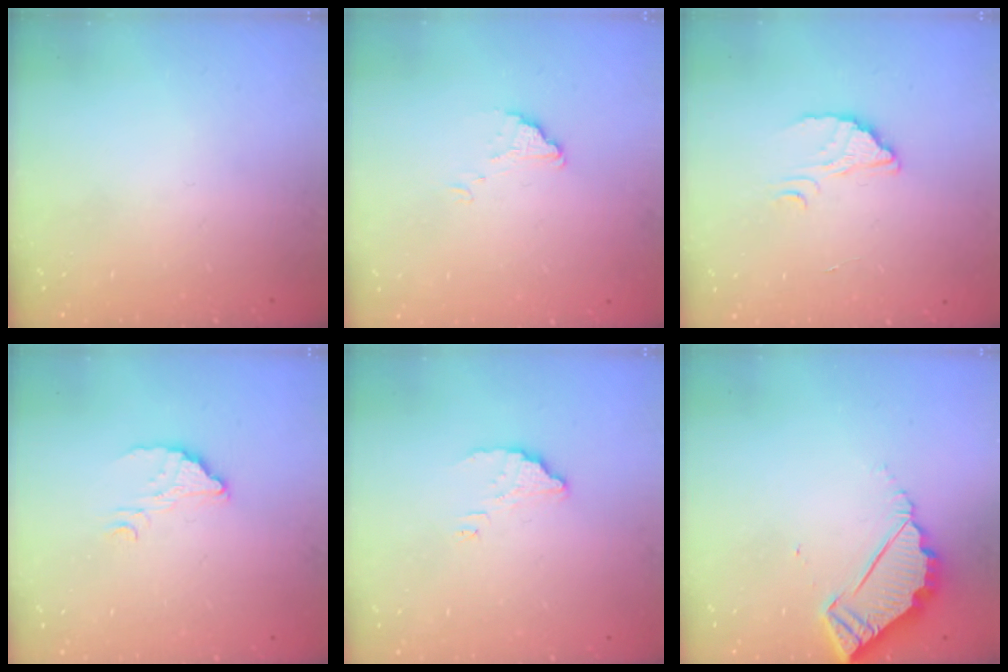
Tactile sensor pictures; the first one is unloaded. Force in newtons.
{"total": 1.5, "press": 1.5, "slide": 0.1}
{"total": 2.4, "press": 2.4, "slide": 0.1}
{"total": 4.0, "press": 4.0, "slide": 0.2}
{"total": 3.5, "press": 3.4, "slide": 0.4}
{"total": 4.5, "press": 4.5, "slide": 0.2}